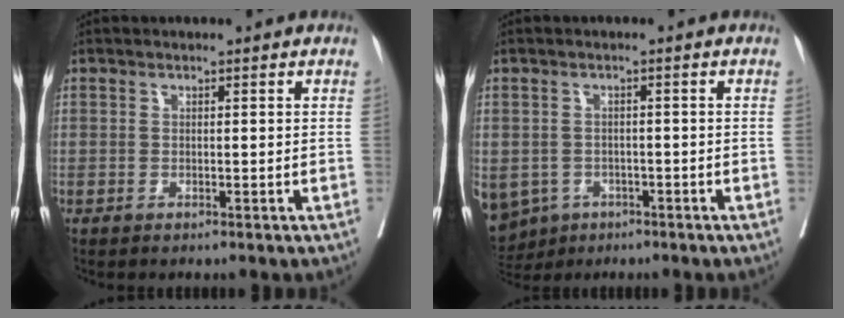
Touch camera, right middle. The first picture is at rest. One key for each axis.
{"total": 11.9, "fx": -6.0, "fy": 9.5, "fz": 3.9, "tx": -0.120, "ty": -0.008, "tz": -0.078}